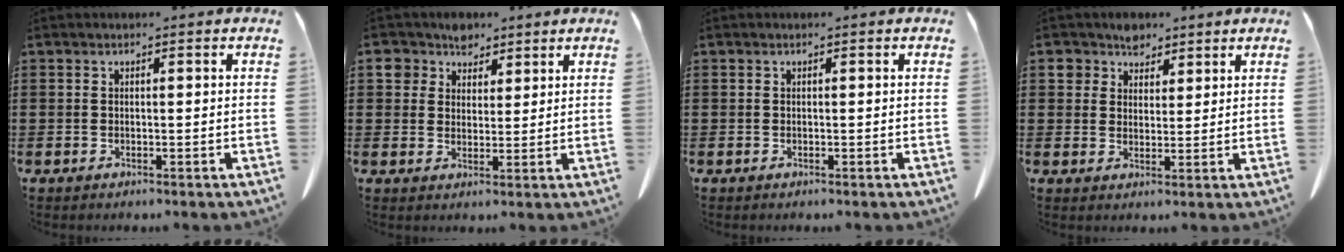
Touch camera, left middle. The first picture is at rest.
{"total": 5.0, "force": [3.4, 3.5, 0.8], "torque": [-0.033, 0.000, 0.062]}
{"total": 0.0}
{"total": 4.5, "force": [3.3, 3.0, 0.8], "torque": [-0.027, 0.005, 0.061]}